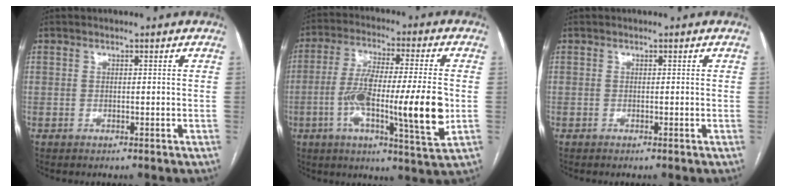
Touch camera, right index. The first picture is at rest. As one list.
[{"total": 16.7, "force": [-2.8, 1.5, 16.3], "torque": [-0.276, -0.006, -0.048]}, {"total": 0.0}]